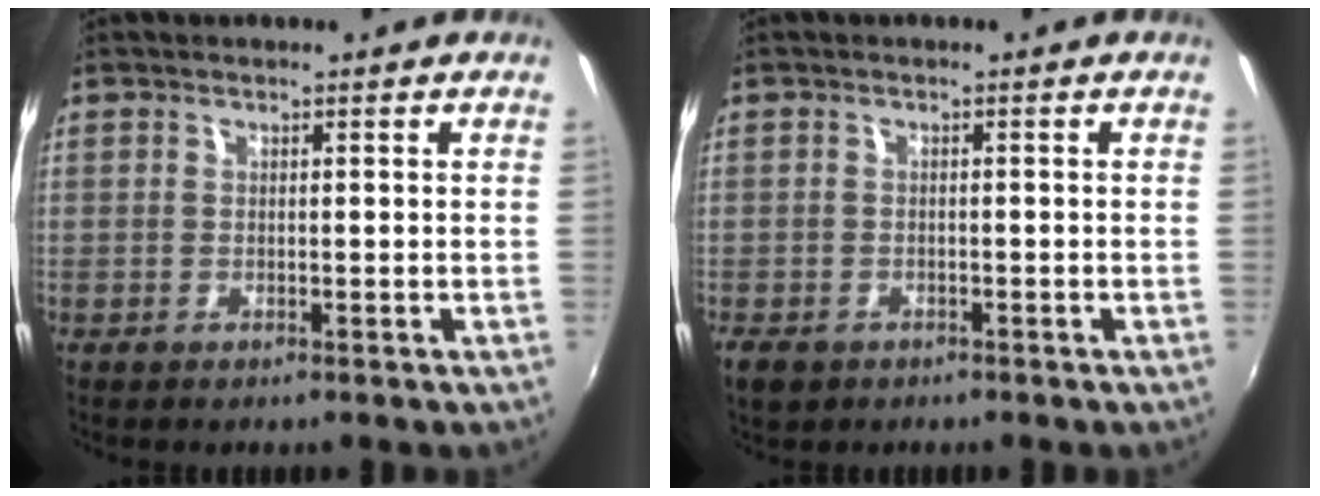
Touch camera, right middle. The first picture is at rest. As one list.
[{"total": 3.4, "force": [-2.1, 2.2, 1.6], "torque": [-0.039, -0.008, -0.034]}]